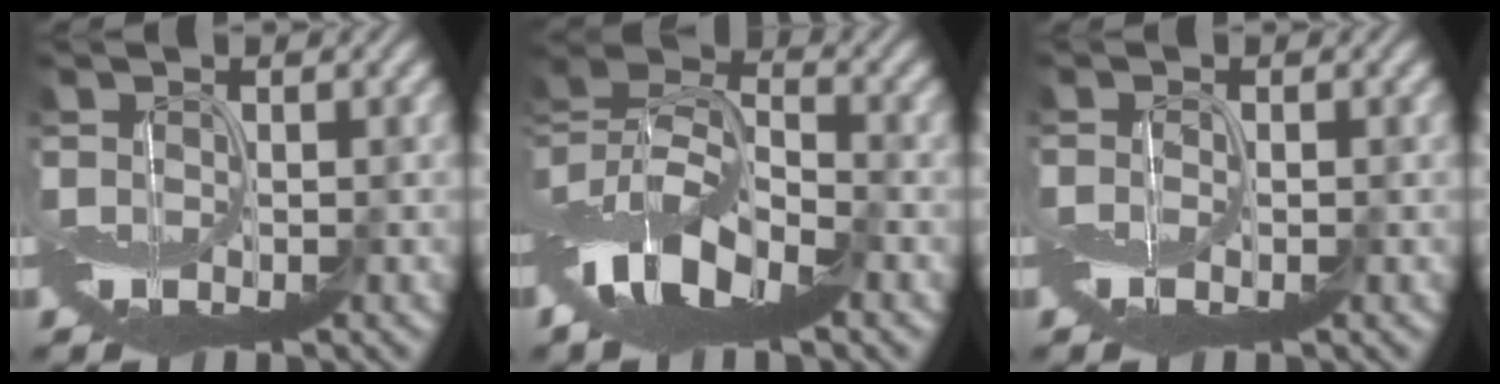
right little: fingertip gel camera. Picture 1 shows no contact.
{"total": 8.8, "force": [-4.4, 4.0, 6.5], "torque": [-0.116, 0.013, -0.100]}
{"total": 1.0, "force": [-0.6, 0.0, 0.8], "torque": [-0.019, -0.004, -0.013]}